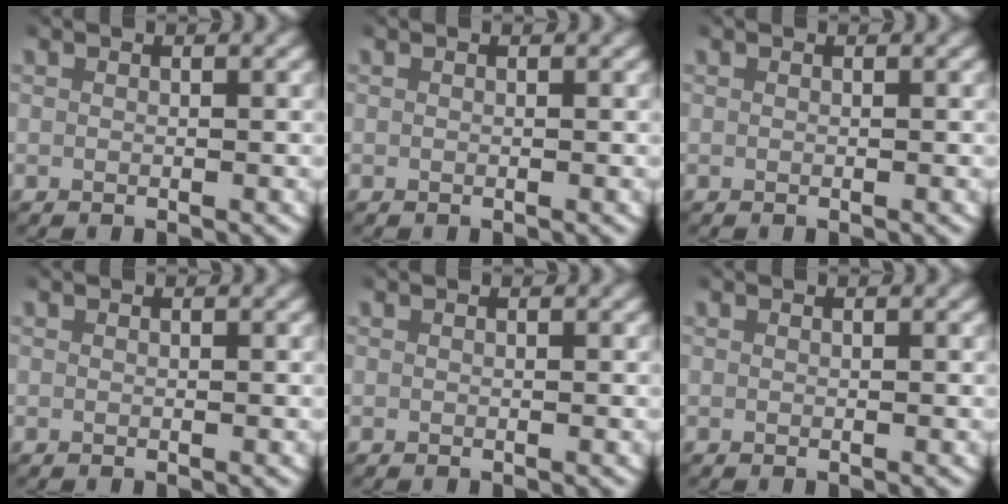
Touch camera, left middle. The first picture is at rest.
{"total": 0.0}
{"total": 0.0}
{"total": 0.0}
{"total": 0.0}
{"total": 0.0}